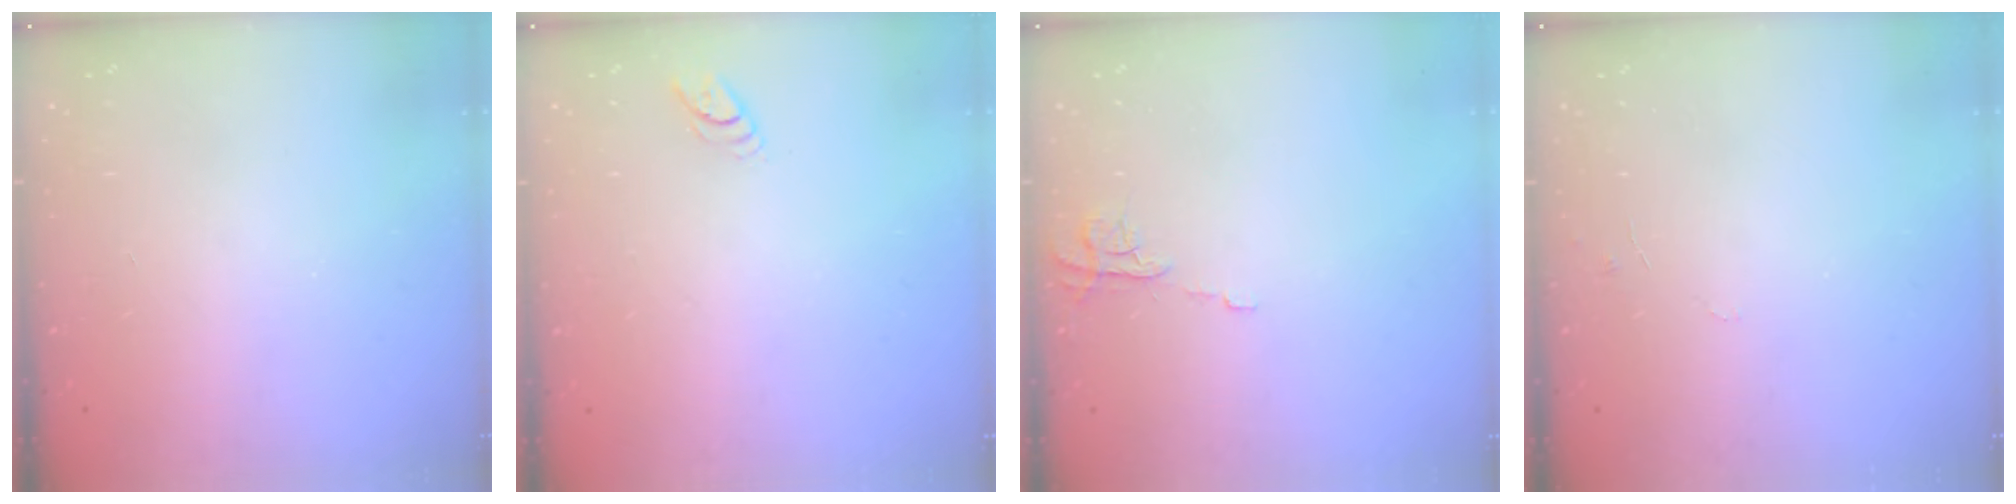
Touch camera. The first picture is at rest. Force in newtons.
{"total": 3.8, "press": 3.8, "slide": 0.1}
{"total": 6.4, "press": 6.4, "slide": 0.5}
{"total": 4.2, "press": 4.2, "slide": 0.4}